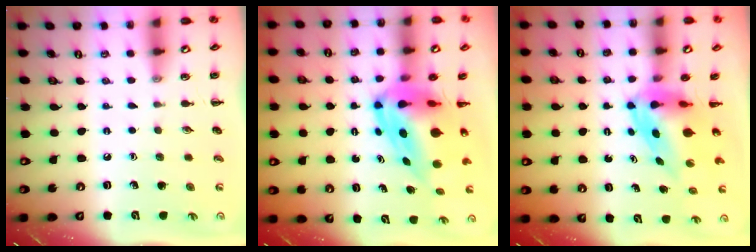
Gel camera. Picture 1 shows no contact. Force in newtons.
{"total": 9.7, "press": 9.2, "slide": 3.1}
{"total": 5.8, "press": 5.6, "slide": 1.5}